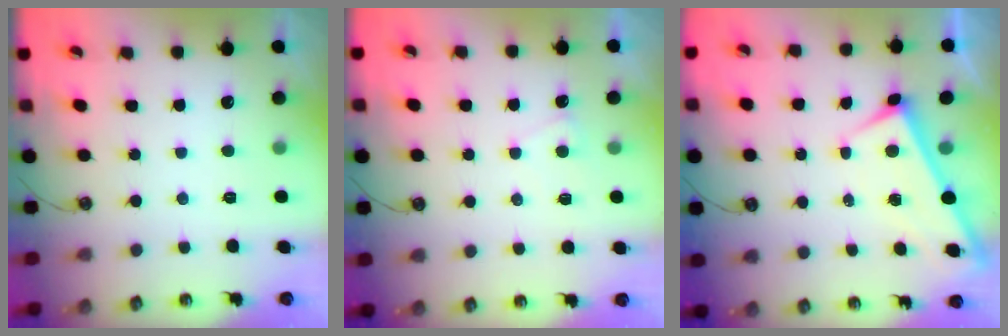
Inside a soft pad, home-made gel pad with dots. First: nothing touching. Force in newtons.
{"total": 1.2, "press": 1.1, "slide": 0.4}
{"total": 1.4, "press": 1.3, "slide": 0.3}